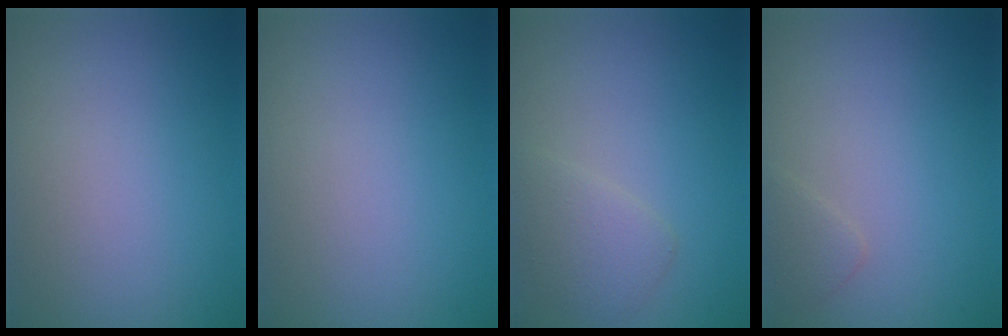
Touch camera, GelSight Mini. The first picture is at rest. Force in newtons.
{"total": 0.0}
{"total": 2.1, "press": 2.1, "slide": 0.1}
{"total": 1.1, "press": 1.1, "slide": 0.0}